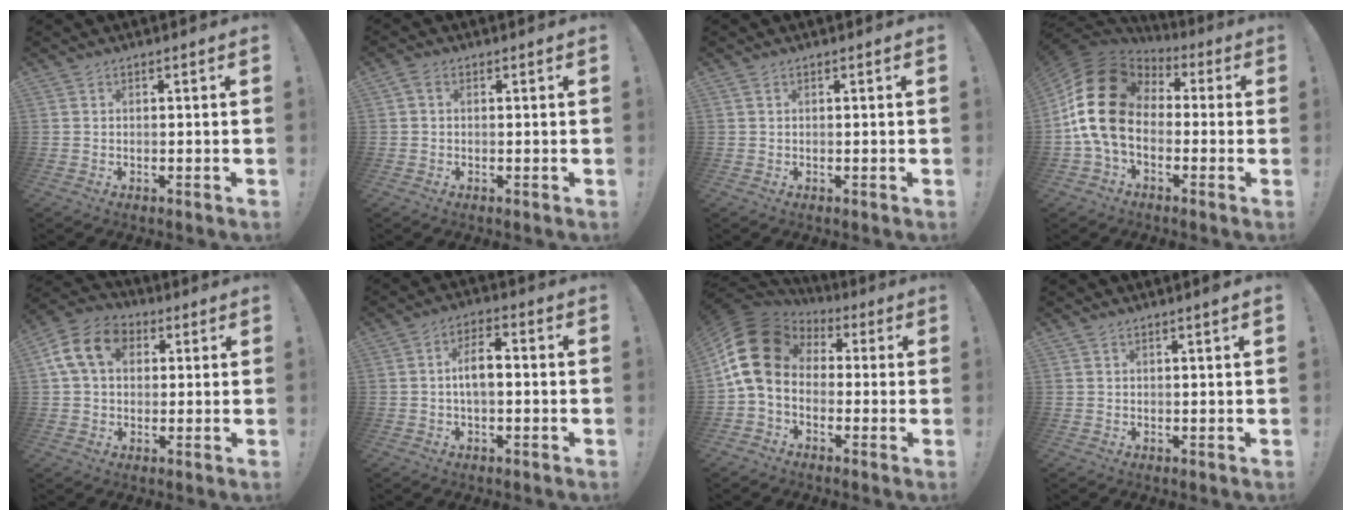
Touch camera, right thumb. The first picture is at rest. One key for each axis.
{"total": 1.3, "fx": 0.0, "fy": 0.9, "fz": 1.0, "tx": -0.025, "ty": 0.006, "tz": 0.000}
{"total": 0.6, "fx": 0.1, "fy": 0.0, "fz": 0.6, "tx": -0.017, "ty": 0.002, "tz": 0.002}
{"total": 18.9, "fx": 0.8, "fy": 12.8, "fz": 13.9, "tx": -0.265, "ty": 0.015, "tz": 0.021}
{"total": 14.2, "fx": 3.9, "fy": 10.6, "fz": 8.6, "tx": -0.152, "ty": 0.006, "tz": 0.077}
{"total": 7.2, "fx": -0.1, "fy": 3.2, "fz": 6.5, "tx": -0.112, "ty": 0.007, "tz": -0.004}
{"total": 16.2, "fx": 2.0, "fy": 11.5, "fz": 11.3, "tx": -0.205, "ty": 0.003, "tz": 0.041}
{"total": 1.5, "fx": 0.9, "fy": -0.1, "fz": 1.2, "tx": -0.022, "ty": 0.000, "tz": 0.014}